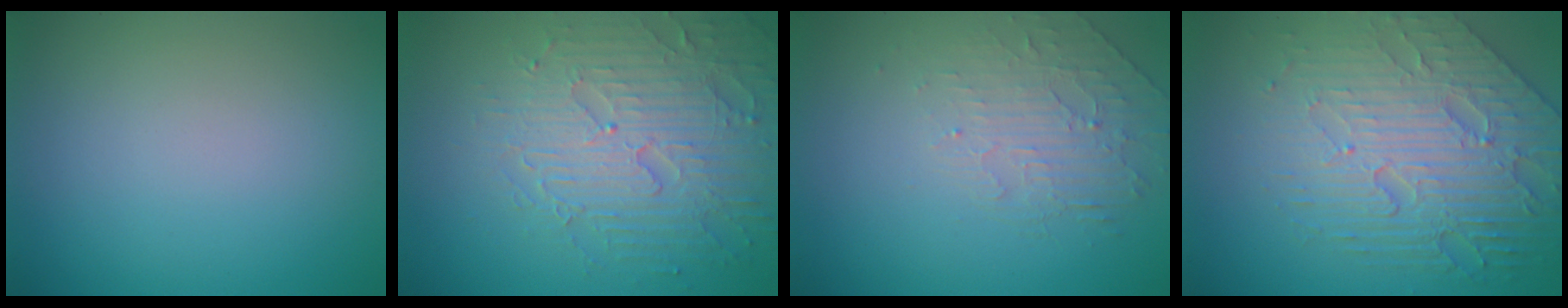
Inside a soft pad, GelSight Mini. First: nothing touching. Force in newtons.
{"total": 5.8, "press": 5.0, "slide": 2.9}
{"total": 2.1, "press": 1.2, "slide": 1.7}
{"total": 7.6, "press": 5.6, "slide": 5.2}